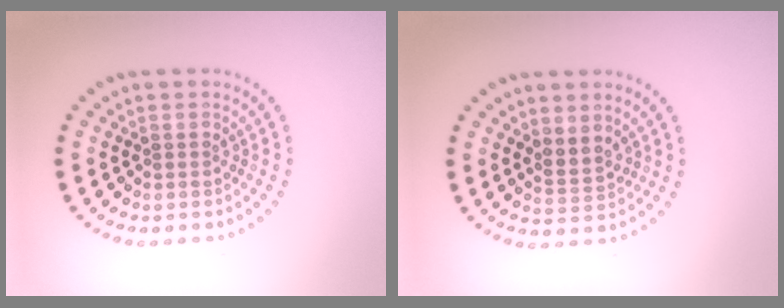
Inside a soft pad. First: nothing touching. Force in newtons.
{"total": 1.8, "press": 1.3, "slide": 1.3}